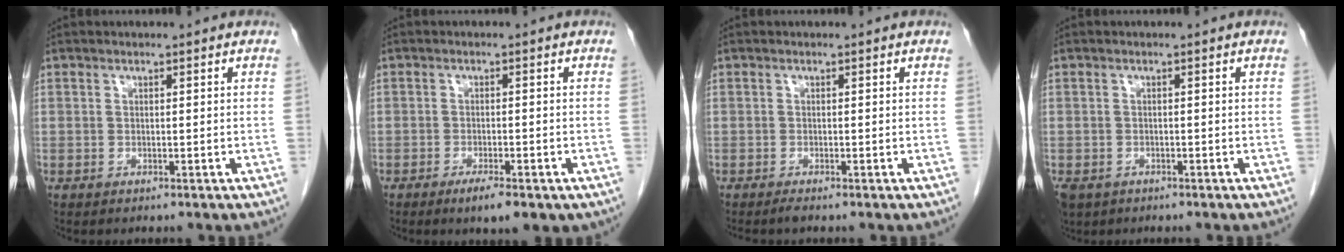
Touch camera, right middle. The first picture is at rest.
{"total": 4.8, "force": [-2.9, 1.2, 3.7], "torque": [-0.053, -0.007, -0.036]}
{"total": 0.7, "force": [-0.6, -0.1, 0.3], "torque": [-0.008, -0.001, -0.011]}
{"total": 5.0, "force": [-3.1, 3.6, 1.7], "torque": [-0.038, -0.004, -0.049]}